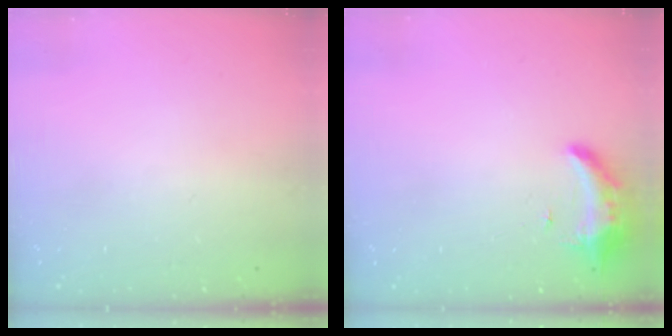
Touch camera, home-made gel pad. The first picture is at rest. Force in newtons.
{"total": 8.2, "press": 8.1, "slide": 1.6}